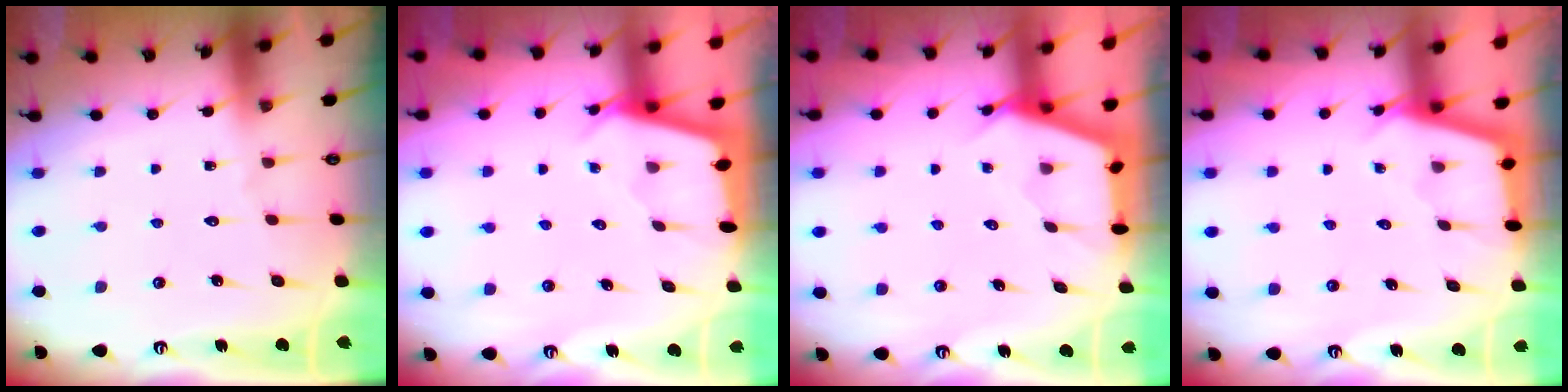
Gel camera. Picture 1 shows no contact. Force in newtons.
{"total": 2.3, "press": 2.3, "slide": 0.3}
{"total": 2.6, "press": 2.6, "slide": 0.4}
{"total": 2.3, "press": 2.3, "slide": 0.1}